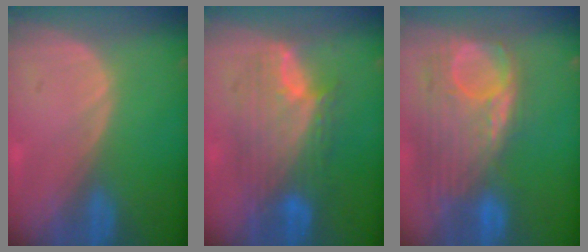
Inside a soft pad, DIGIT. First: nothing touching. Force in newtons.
{"total": 9.1, "press": 9.0, "slide": 0.5}
{"total": 12.4, "press": 10.5, "slide": 6.5}